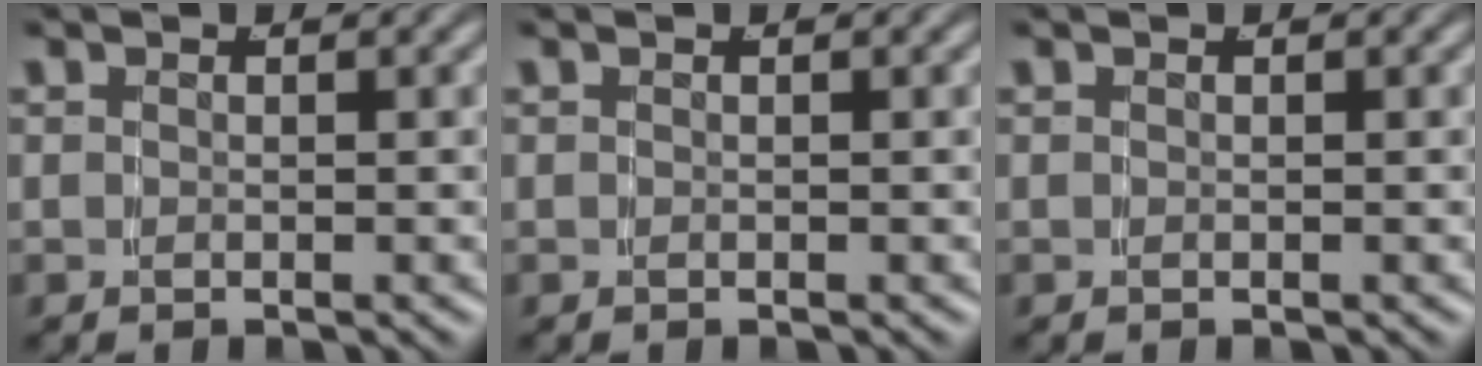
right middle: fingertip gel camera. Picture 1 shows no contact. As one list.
[{"total": 0.0}, {"total": 0.0}]